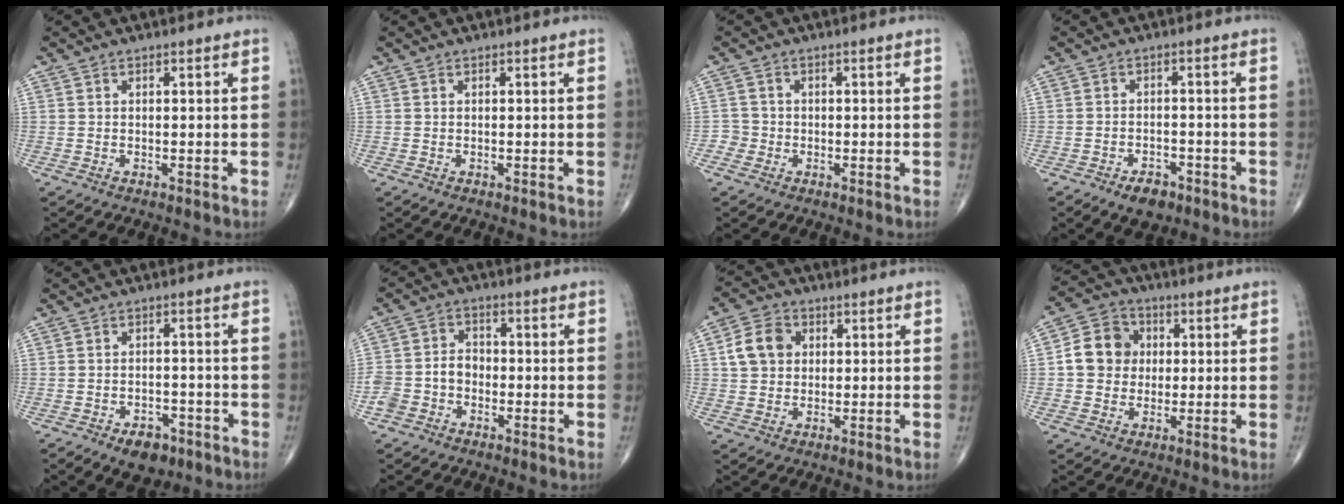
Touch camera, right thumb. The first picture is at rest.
{"total": 0.0}
{"total": 2.0, "force": [-0.8, 1.9, -0.2], "torque": [0.016, 0.009, -0.024]}
{"total": 4.8, "force": [-3.1, 2.7, 2.5], "torque": [-0.028, 0.013, -0.045]}
{"total": 6.0, "force": [-3.6, 3.6, 3.2], "torque": [-0.029, 0.018, -0.051]}
{"total": 7.0, "force": [-2.4, 5.6, 3.4], "torque": [-0.057, 0.032, -0.049]}
{"total": 7.6, "force": [1.5, 6.1, 4.4], "torque": [-0.068, 0.008, 0.022]}
{"total": 9.4, "force": [0.7, 8.3, 4.3], "torque": [-0.050, 0.013, 0.002]}